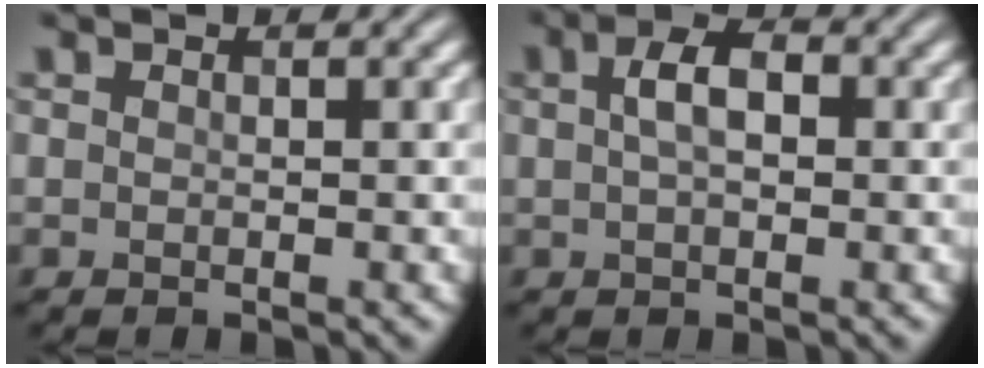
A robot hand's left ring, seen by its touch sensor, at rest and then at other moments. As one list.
[{"total": 3.2, "force": [0.5, 1.7, 2.7], "torque": [-0.051, 0.007, 0.005]}]